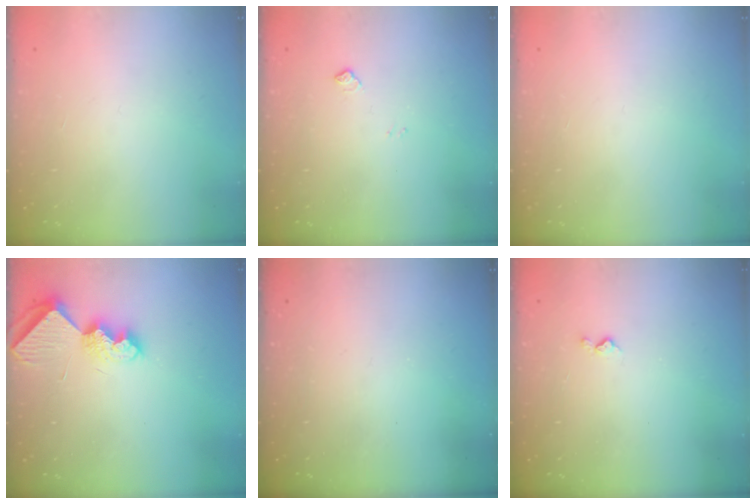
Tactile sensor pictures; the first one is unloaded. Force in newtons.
{"total": 5.6, "press": 5.5, "slide": 0.9}
{"total": 0.0}
{"total": 9.1, "press": 9.1, "slide": 0.2}
{"total": 0.0}
{"total": 3.0, "press": 3.0, "slide": 0.5}